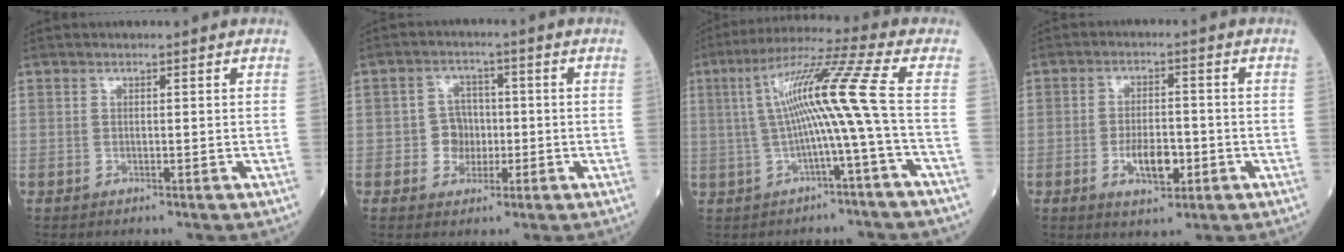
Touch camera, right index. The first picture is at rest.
{"total": 4.9, "force": [-1.0, 4.3, 2.1], "torque": [-0.041, 0.017, -0.013]}
{"total": 12.2, "force": [-0.2, -1.7, 12.1], "torque": [-0.222, 0.027, -0.003]}
{"total": 6.6, "force": [-2.2, 2.8, 5.5], "torque": [-0.103, 0.001, -0.031]}